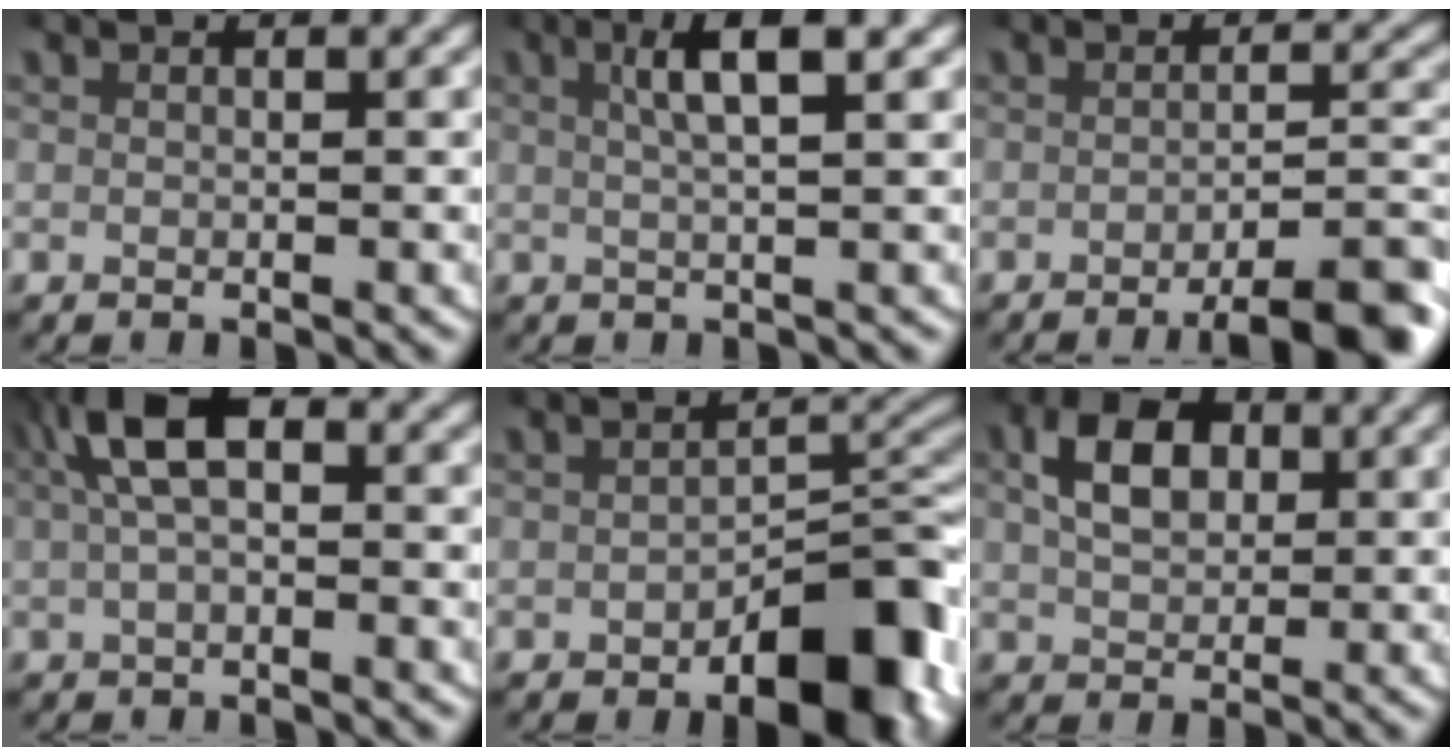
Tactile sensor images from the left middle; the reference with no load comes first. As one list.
[{"total": 4.0, "force": [1.6, 0.3, 3.7], "torque": [-0.067, 0.016, 0.023]}, {"total": 6.3, "force": [-4.3, 1.1, 4.4], "torque": [-0.044, 0.000, -0.071]}, {"total": 7.0, "force": [1.5, 3.9, 5.6], "torque": [-0.111, 0.013, 0.016]}, {"total": 7.6, "force": [-3.6, 3.3, 5.8], "torque": [-0.060, 0.004, -0.052]}, {"total": 5.5, "force": [1.5, 3.6, 3.9], "torque": [-0.062, 0.006, 0.025]}]